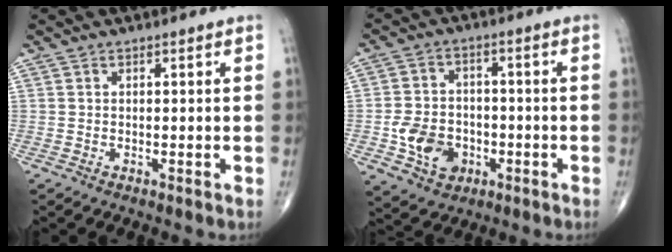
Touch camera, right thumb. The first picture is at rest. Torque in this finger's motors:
{"motor_torque": [1.51, 1.33, 0.78, -0.45, 0.30]}